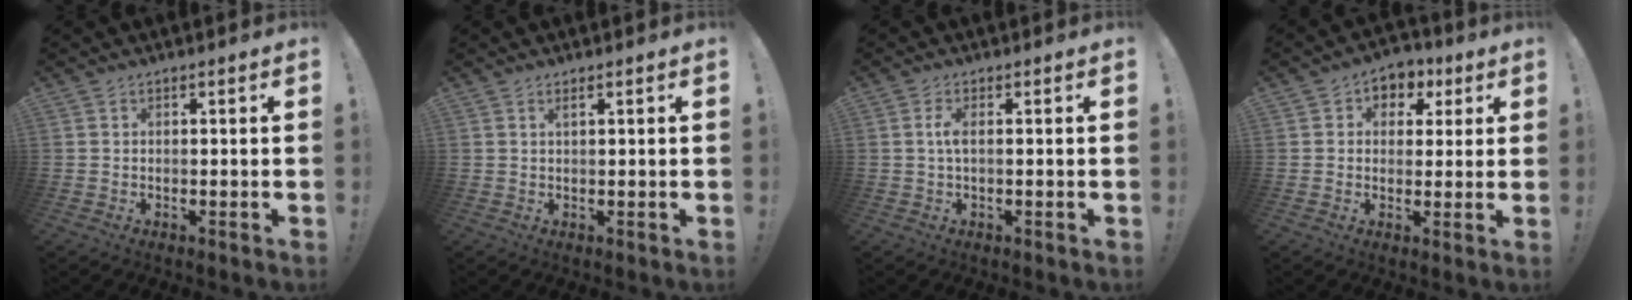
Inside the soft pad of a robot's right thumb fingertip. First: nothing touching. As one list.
[{"total": 1.2, "force": [0.6, -0.1, 1.0], "torque": [-0.013, -0.003, 0.009]}, {"total": 2.9, "force": [0.0, 0.6, 2.8], "torque": [-0.055, 0.004, -0.001]}, {"total": 5.7, "force": [1.0, 5.2, 2.1], "torque": [-0.015, 0.001, 0.020]}]